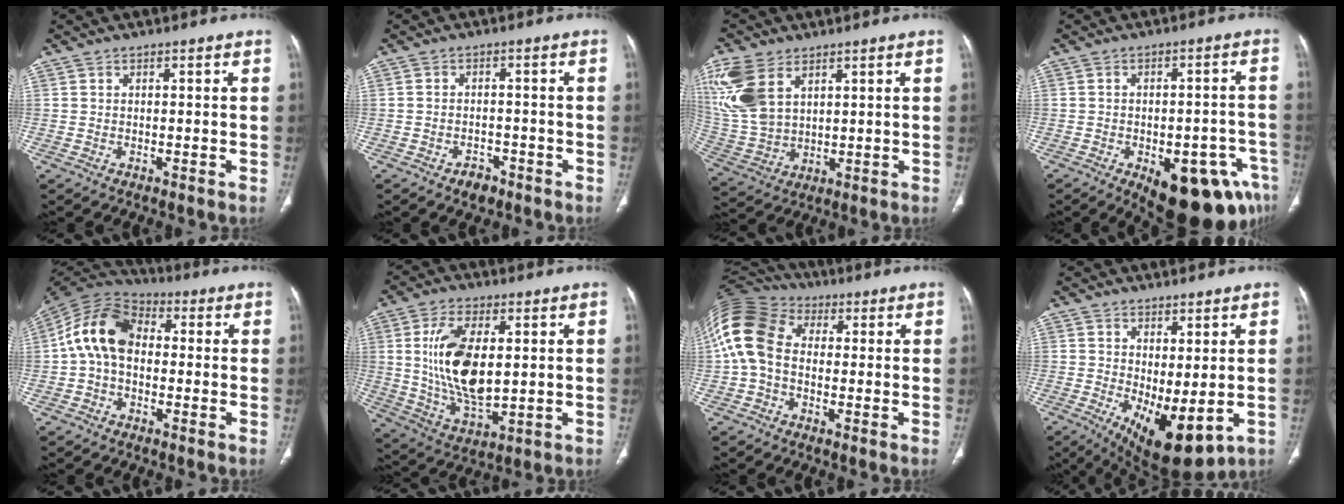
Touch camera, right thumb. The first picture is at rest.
{"total": 3.2, "force": [-2.1, 2.0, 1.3], "torque": [-0.015, 0.013, -0.025]}
{"total": 14.5, "force": [6.6, 8.8, 9.5], "torque": [-0.218, -0.015, 0.147]}
{"total": 17.4, "force": [-8.7, 7.9, 12.8], "torque": [-0.106, 0.037, -0.100]}
{"total": 12.4, "force": [0.1, 8.7, 8.8], "torque": [-0.156, 0.033, -0.014]}
{"total": 15.2, "force": [2.1, 7.5, 13.1], "torque": [-0.246, -0.020, 0.050]}
{"total": 13.7, "force": [0.6, 10.0, 9.3], "torque": [-0.198, 0.038, 0.000]}
{"total": 11.0, "force": [-1.4, 4.6, 9.8], "torque": [-0.148, -0.019, 0.001]}